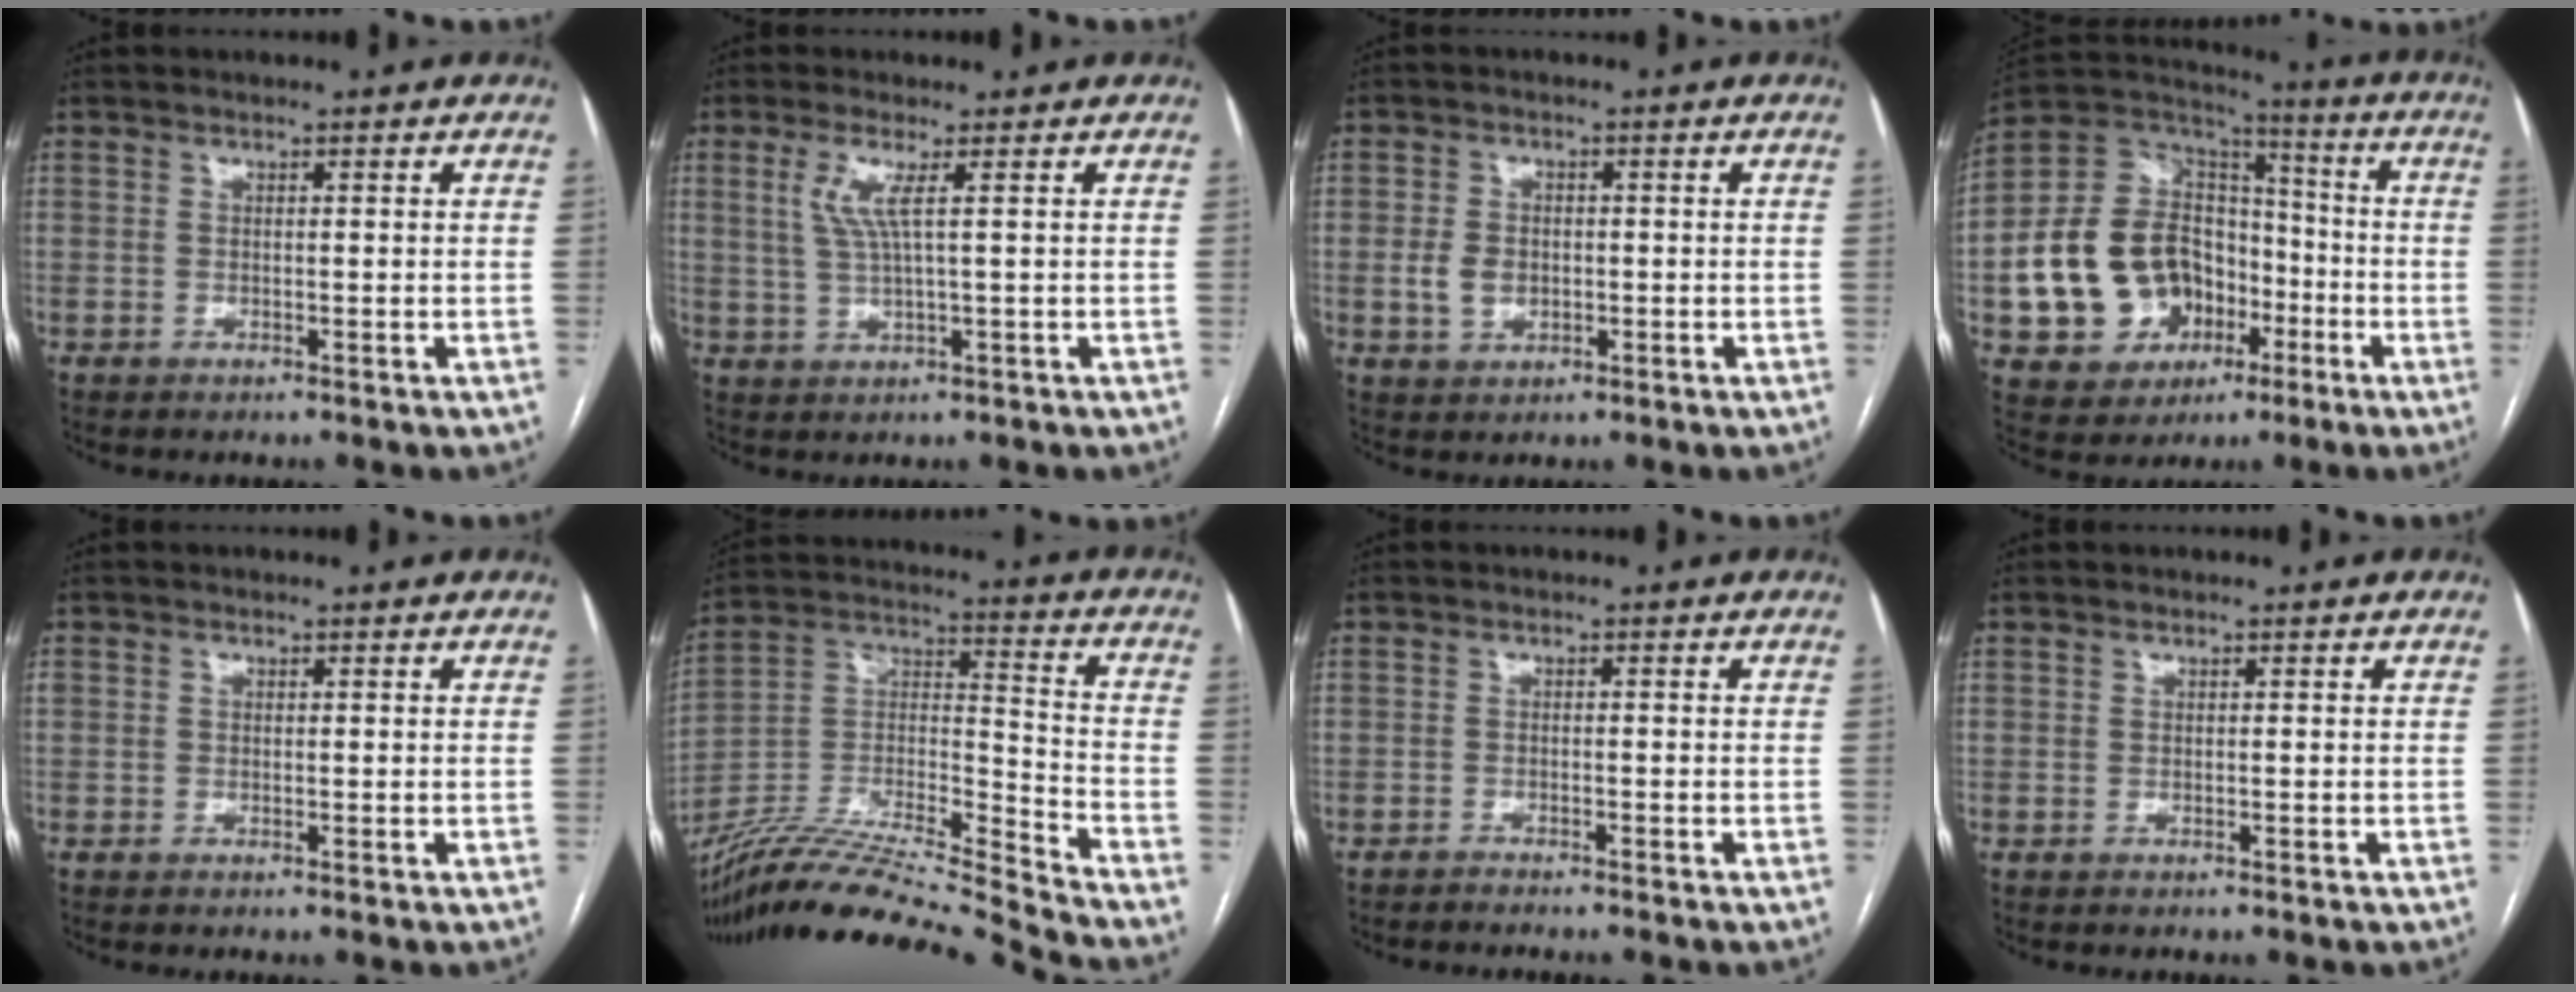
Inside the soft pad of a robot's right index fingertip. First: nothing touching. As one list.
[{"total": 4.0, "force": [1.3, -0.2, 3.8], "torque": [-0.087, 0.002, 0.029]}, {"total": 3.9, "force": [-0.4, 3.0, 2.5], "torque": [-0.051, 0.008, 0.000]}, {"total": 18.0, "force": [-4.6, 14.1, 10.2], "torque": [-0.207, 0.046, -0.063]}, {"total": 1.2, "force": [0.3, 1.0, 0.6], "torque": [-0.016, 0.015, 0.008]}, {"total": 22.7, "force": [-20.8, -1.3, 9.0], "torque": [-0.204, -0.008, -0.365]}, {"total": 3.5, "force": [-3.2, -0.1, 1.2], "torque": [-0.016, -0.003, -0.044]}, {"total": 0.8, "force": [-0.8, 0.0, 0.3], "torque": [0.002, -0.001, -0.011]}]